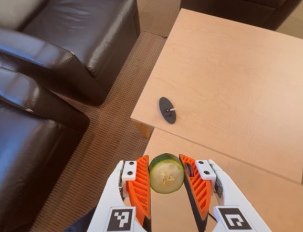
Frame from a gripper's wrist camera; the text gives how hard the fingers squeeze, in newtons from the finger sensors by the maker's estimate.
{"total": 11.3, "left": 10.4, "right": 12.1}